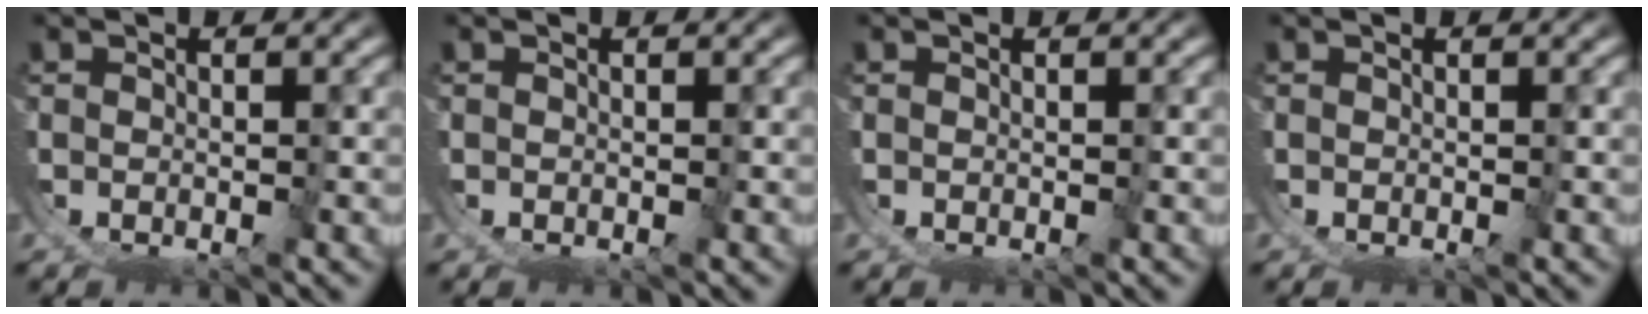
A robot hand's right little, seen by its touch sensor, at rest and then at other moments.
{"total": 0.0}
{"total": 0.0}
{"total": 0.0}